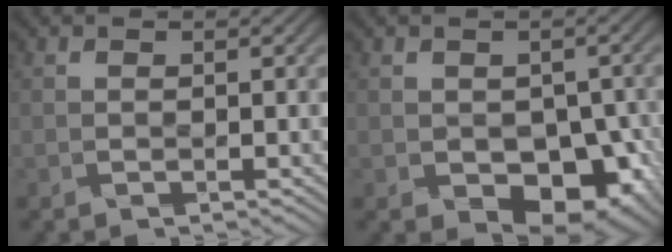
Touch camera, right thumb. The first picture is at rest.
{"total": 8.1, "force": [-2.5, 6.1, 4.7], "torque": [-0.064, -0.013, -0.045]}